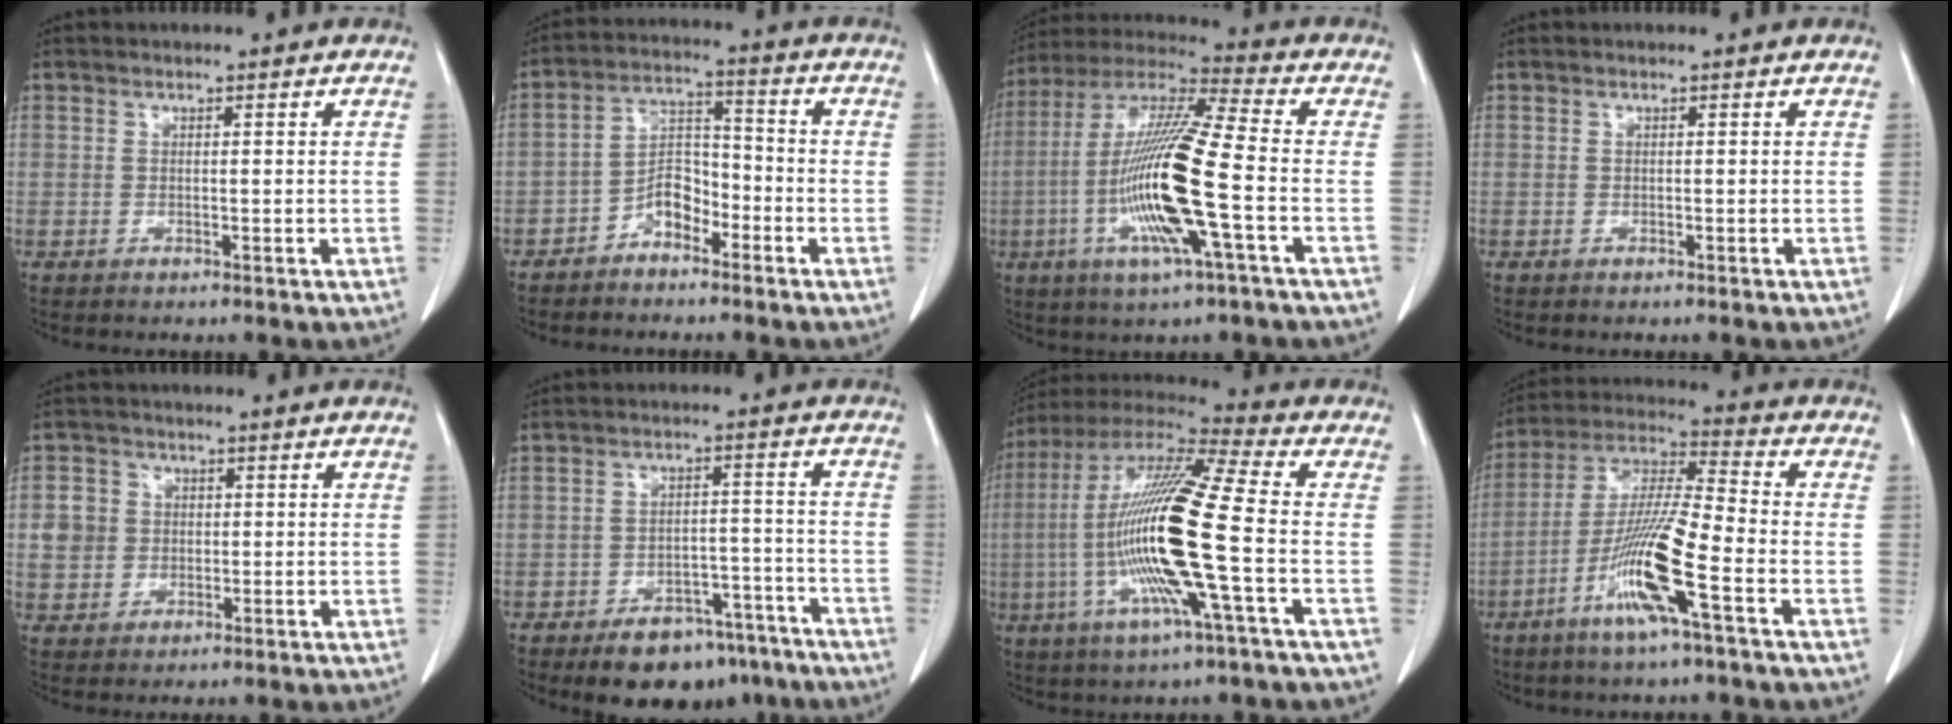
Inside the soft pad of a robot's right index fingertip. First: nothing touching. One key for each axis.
{"total": 5.7, "fx": -3.5, "fy": 3.2, "fz": 3.2, "tx": -0.057, "ty": 0.018, "tz": -0.068}
{"total": 18.5, "fx": -4.1, "fy": 0.7, "fz": 18.0, "tx": -0.371, "ty": -0.011, "tz": -0.086}
{"total": 0.0}
{"total": 4.9, "fx": 0.3, "fy": 4.7, "fz": 1.5, "tx": -0.033, "ty": 0.016, "tz": 0.011}
{"total": 11.3, "fx": -8.5, "fy": 5.9, "fz": 4.5, "tx": -0.034, "ty": 0.032, "tz": -0.120}
{"total": 19.5, "fx": -3.3, "fy": 0.3, "fz": 19.2, "tx": -0.392, "ty": -0.008, "tz": -0.075}
{"total": 13.4, "fx": -5.7, "fy": 0.1, "fz": 12.1, "tx": -0.244, "ty": -0.009, "tz": -0.114}